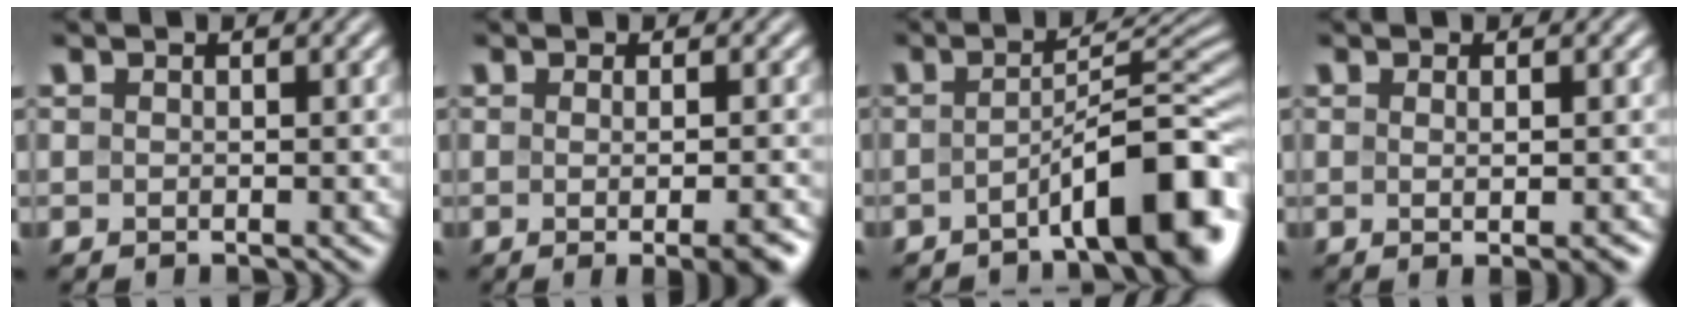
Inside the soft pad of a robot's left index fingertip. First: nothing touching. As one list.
[{"total": 5.4, "force": [-1.1, 1.8, 4.9], "torque": [-0.035, 0.003, -0.008]}, {"total": 8.4, "force": [-3.5, 2.0, 7.4], "torque": [-0.090, 0.019, -0.057]}, {"total": 2.4, "force": [0.0, 0.7, 2.3], "torque": [-0.021, 0.003, 0.001]}]